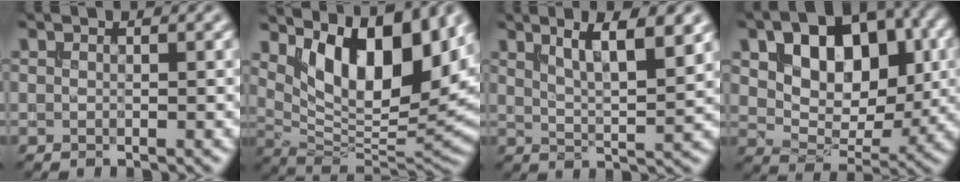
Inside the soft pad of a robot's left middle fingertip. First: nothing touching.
{"total": 11.1, "force": [5.3, 4.6, 8.7], "torque": [-0.132, -0.011, 0.098]}
{"total": 5.8, "force": [3.2, 1.5, 4.5], "torque": [-0.061, 0.001, 0.052]}
{"total": 9.9, "force": [3.0, 6.2, 7.1], "torque": [-0.116, 0.000, 0.047]}